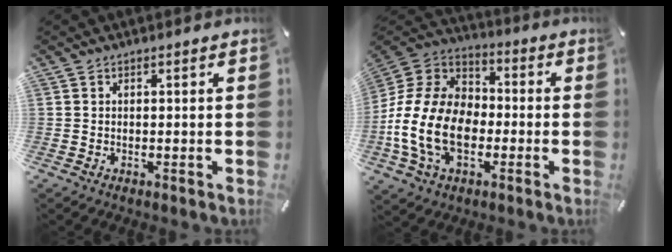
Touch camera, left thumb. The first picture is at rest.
{"total": 18.5, "force": [-5.4, 13.1, 11.9], "torque": [-0.262, 0.032, -0.095]}